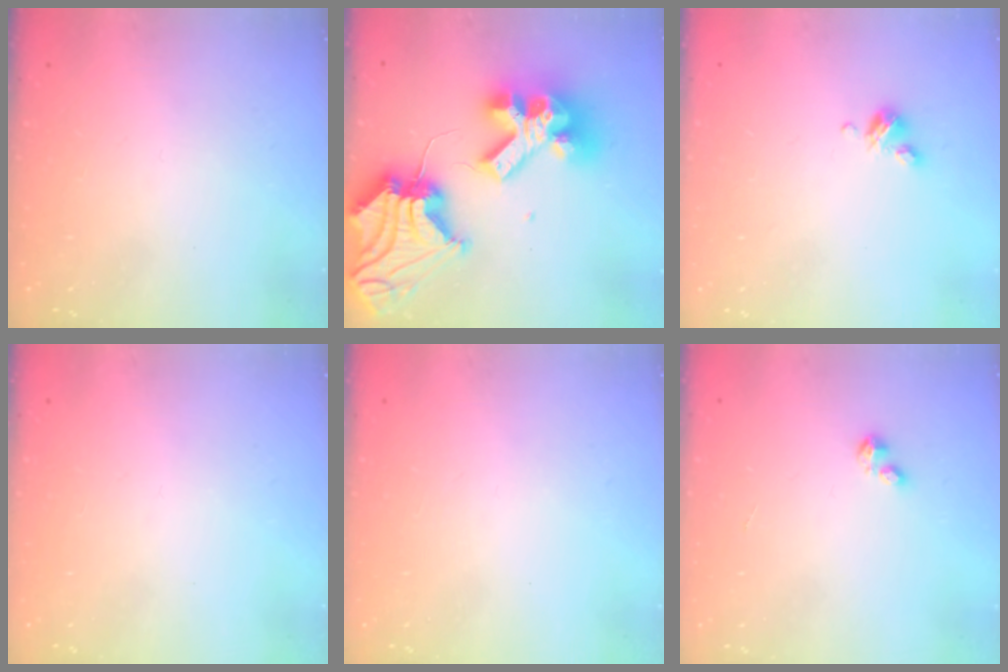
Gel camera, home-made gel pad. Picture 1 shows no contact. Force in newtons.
{"total": 24.9, "press": 24.7, "slide": 3.0}
{"total": 4.0, "press": 4.0, "slide": 0.3}
{"total": 0.0}
{"total": 0.0}
{"total": 2.1, "press": 2.0, "slide": 0.5}